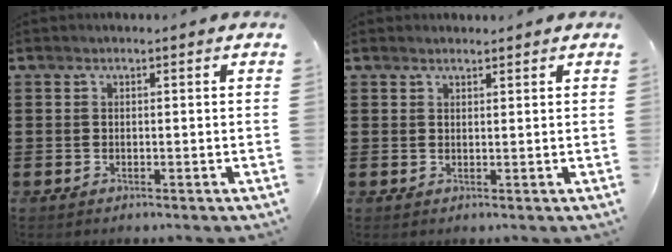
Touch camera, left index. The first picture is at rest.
{"total": 1.0, "force": [1.0, 0.1, 0.3], "torque": [-0.006, -0.001, 0.019]}